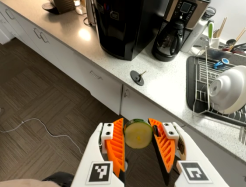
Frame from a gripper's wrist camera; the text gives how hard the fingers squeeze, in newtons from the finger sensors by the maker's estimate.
{"total": 11.1, "left": 11.5, "right": 10.8}